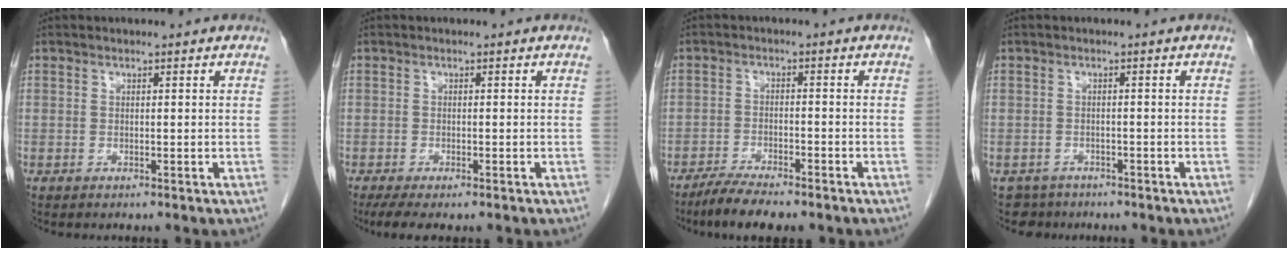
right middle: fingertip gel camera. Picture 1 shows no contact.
{"total": 4.8, "force": [-3.5, 1.3, 3.0], "torque": [-0.051, -0.014, -0.053]}
{"total": 6.4, "force": [-5.2, 0.9, 3.7], "torque": [-0.064, -0.013, -0.089]}
{"total": 2.8, "force": [-2.1, 1.6, -0.6], "torque": [0.005, 0.004, -0.036]}